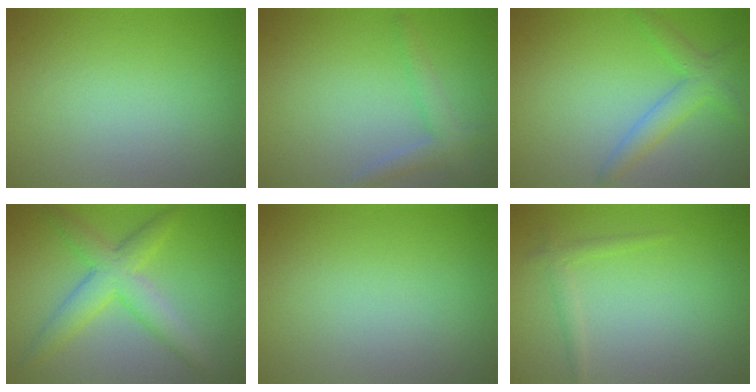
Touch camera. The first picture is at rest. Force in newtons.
{"total": 2.3, "press": 2.3, "slide": 0.1}
{"total": 2.9, "press": 2.9, "slide": 0.1}
{"total": 4.7, "press": 4.7, "slide": 0.1}
{"total": 0.0}
{"total": 1.2, "press": 1.2, "slide": 0.0}